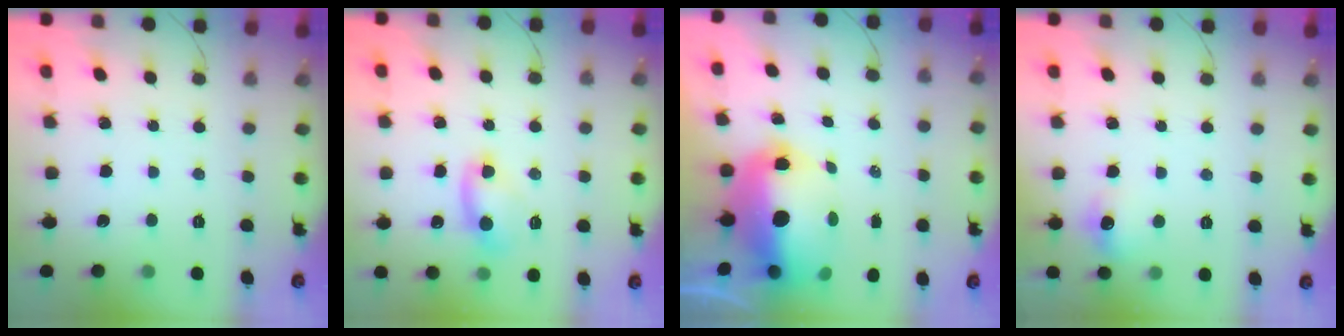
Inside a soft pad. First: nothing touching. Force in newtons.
{"total": 5.9, "press": 5.7, "slide": 1.4}
{"total": 14.3, "press": 13.9, "slide": 3.3}
{"total": 7.5, "press": 7.3, "slide": 1.6}